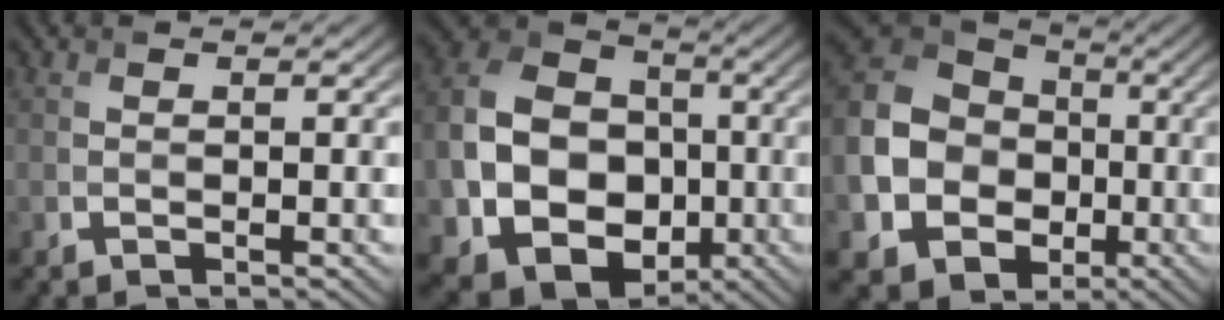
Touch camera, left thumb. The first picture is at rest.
{"total": 15.3, "force": [-3.5, 12.0, 8.8], "torque": [-0.203, -0.029, -0.068]}
{"total": 17.5, "force": [-3.1, 15.3, 8.0], "torque": [-0.251, -0.006, -0.085]}